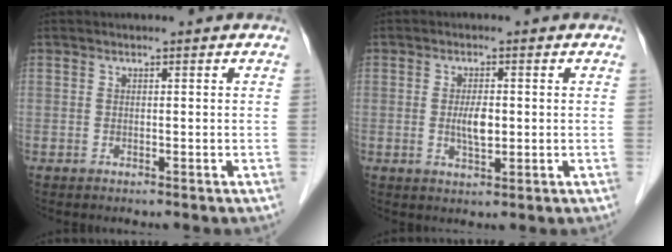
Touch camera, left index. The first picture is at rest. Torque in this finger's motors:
{"motor_torque": [0.69, 0.25, 0.11, 0.07]}